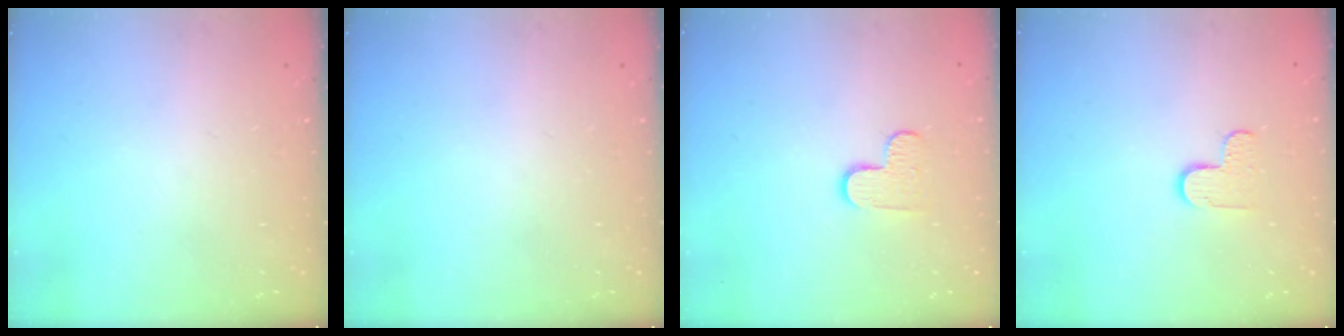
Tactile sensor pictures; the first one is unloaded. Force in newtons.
{"total": 0.0}
{"total": 6.2, "press": 6.2, "slide": 0.5}
{"total": 5.3, "press": 5.3, "slide": 0.5}